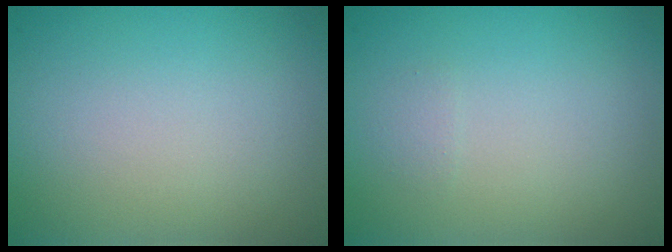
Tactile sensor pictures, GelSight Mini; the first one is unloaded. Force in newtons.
{"total": 0.5, "press": 0.5, "slide": 0.1}